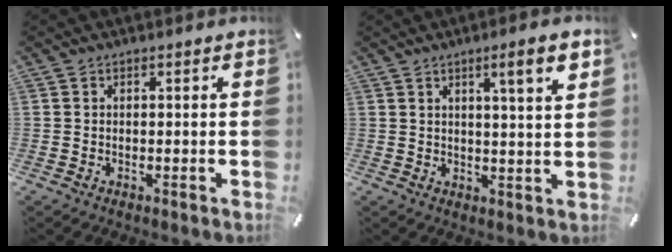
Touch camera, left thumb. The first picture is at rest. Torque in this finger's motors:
{"motor_torque": [1.22, 1.03, 0.60, -0.67, 0.29]}